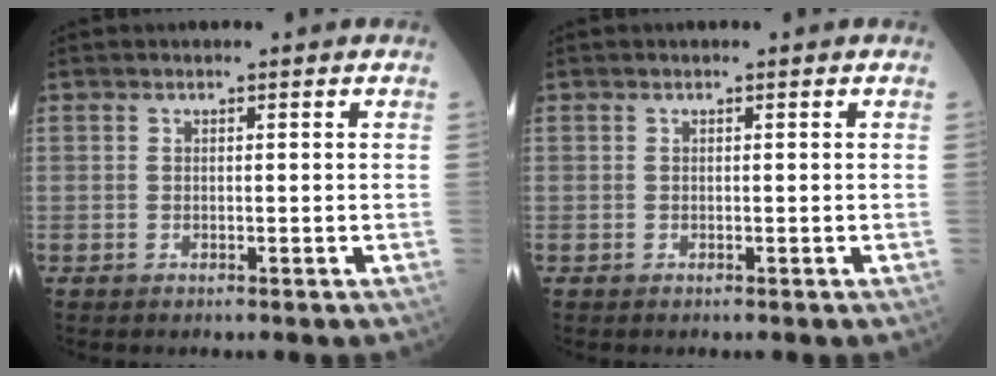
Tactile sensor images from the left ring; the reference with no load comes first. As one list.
[{"total": 0.0}]